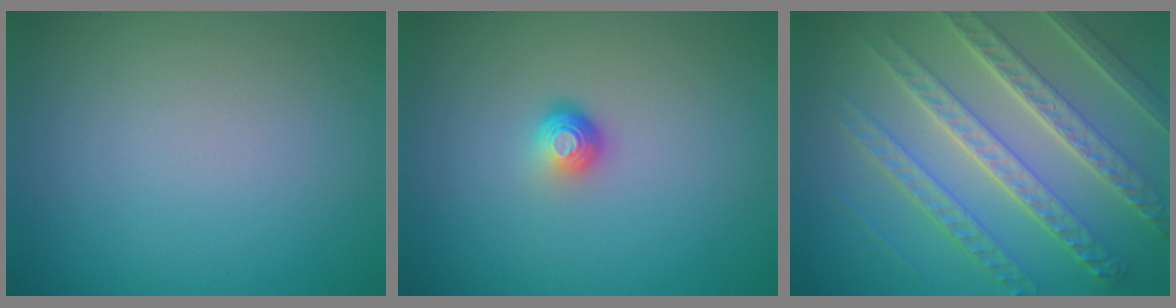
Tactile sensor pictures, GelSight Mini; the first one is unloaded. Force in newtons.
{"total": 1.9, "press": 1.3, "slide": 1.4}
{"total": 8.3, "press": 6.1, "slide": 5.5}